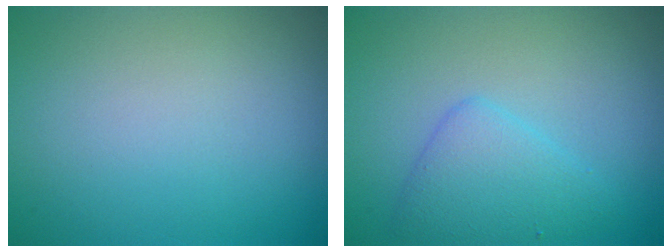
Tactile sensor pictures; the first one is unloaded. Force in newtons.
{"total": 3.1, "press": 3.1, "slide": 0.3}